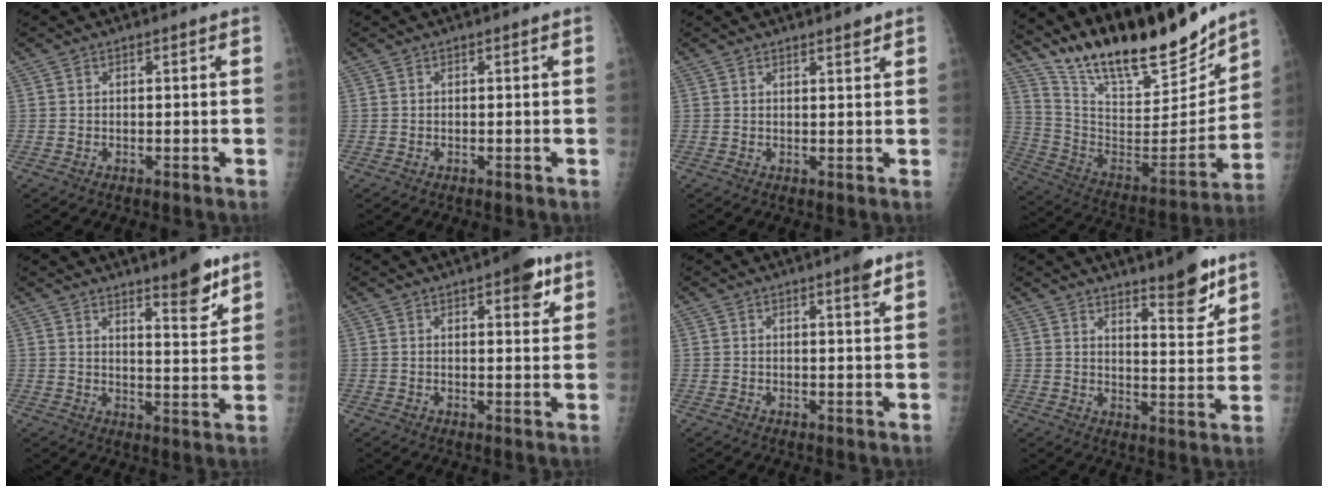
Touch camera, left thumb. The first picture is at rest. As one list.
[{"total": 0.0}, {"total": 1.7, "force": [1.4, 0.3, 0.9], "torque": [-0.010, -0.010, 0.021]}, {"total": 25.2, "force": [21.2, 6.5, 12.1], "torque": [-0.168, -0.106, 0.358]}, {"total": 8.8, "force": [6.2, 1.9, 6.0], "torque": [-0.070, -0.046, 0.091]}, {"total": 6.5, "force": [3.6, 2.4, 4.9], "torque": [-0.045, -0.013, 0.040]}, {"total": 3.2, "force": [2.1, 0.4, 2.4], "torque": [-0.030, -0.011, 0.026]}, {"total": 9.9, "force": [7.1, 2.3, 6.5], "torque": [-0.073, -0.056, 0.109]}]